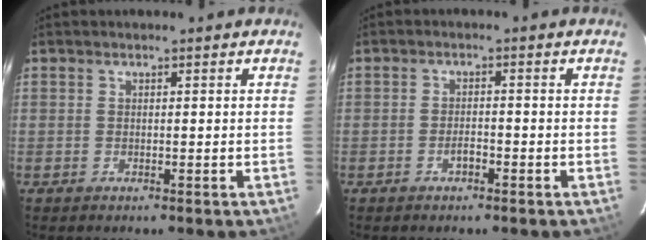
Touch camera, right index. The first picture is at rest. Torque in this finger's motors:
{"motor_torque": [-0.08, 0.08, 0.15, 0.01]}